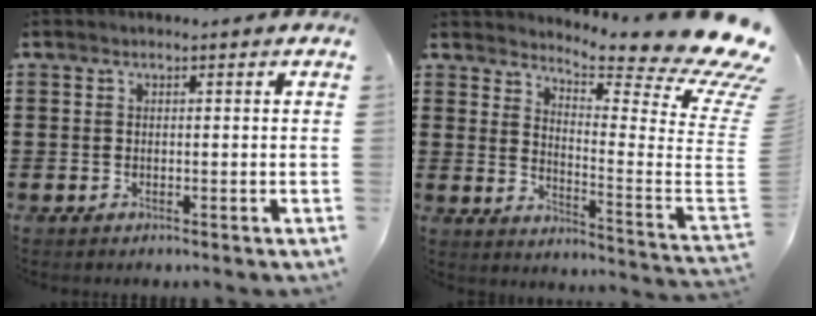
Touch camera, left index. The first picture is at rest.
{"total": 9.5, "force": [8.4, 0.6, 4.4], "torque": [-0.091, -0.082, 0.143]}